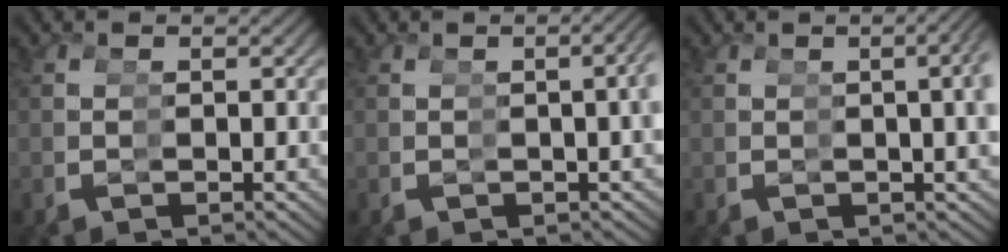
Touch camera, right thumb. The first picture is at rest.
{"total": 3.2, "force": [0.1, 0.5, 3.1], "torque": [-0.031, 0.014, 0.001]}
{"total": 4.5, "force": [0.7, 1.2, 4.3], "torque": [-0.038, 0.021, 0.003]}